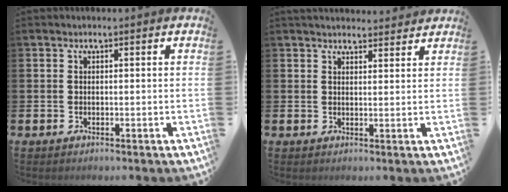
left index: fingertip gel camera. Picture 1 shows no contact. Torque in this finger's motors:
{"motor_torque": [0.92, -1.22, 0.13, 0.01]}